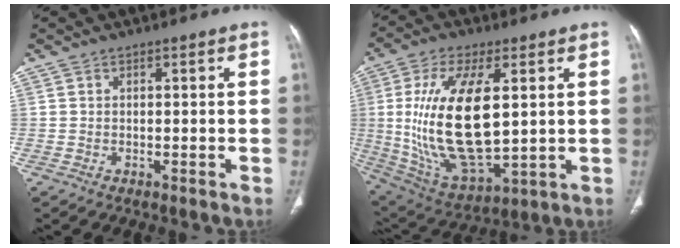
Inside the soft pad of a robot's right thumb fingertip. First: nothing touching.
{"total": 22.1, "force": [2.4, 9.9, 19.6], "torque": [-0.382, -0.020, 0.060]}